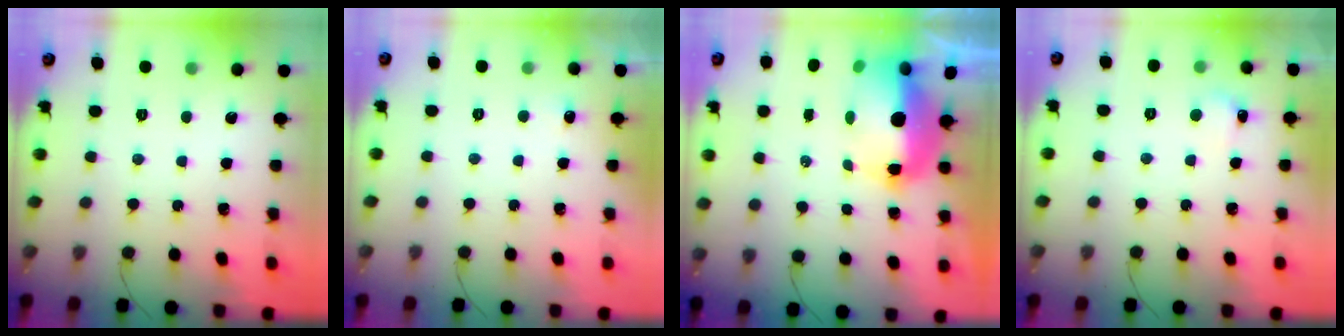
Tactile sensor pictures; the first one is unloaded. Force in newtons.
{"total": 2.5, "press": 2.2, "slide": 1.1}
{"total": 11.8, "press": 11.5, "slide": 2.3}
{"total": 5.1, "press": 5.0, "slide": 1.3}